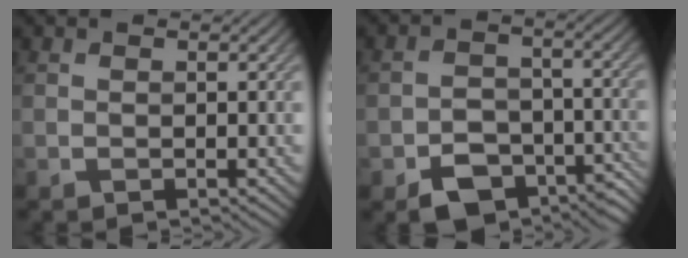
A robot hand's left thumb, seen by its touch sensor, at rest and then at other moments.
{"total": 7.7, "force": [-4.8, 4.8, 3.7], "torque": [-0.059, -0.019, -0.083]}